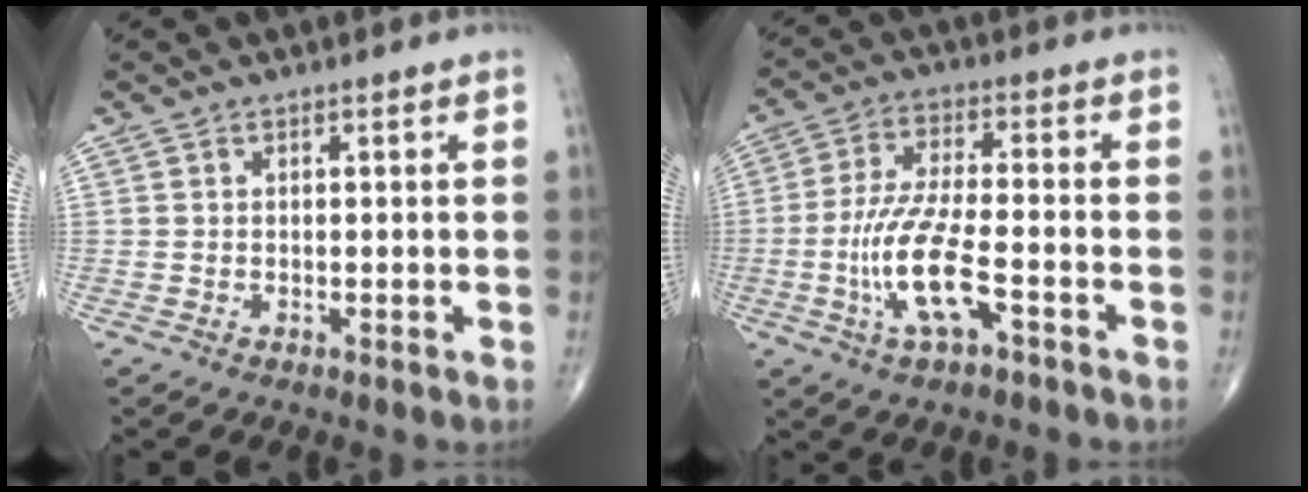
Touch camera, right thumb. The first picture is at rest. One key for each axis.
{"total": 11.6, "fx": -4.0, "fy": 3.5, "fz": 10.4, "tx": -0.222, "ty": 0.021, "tz": -0.074}